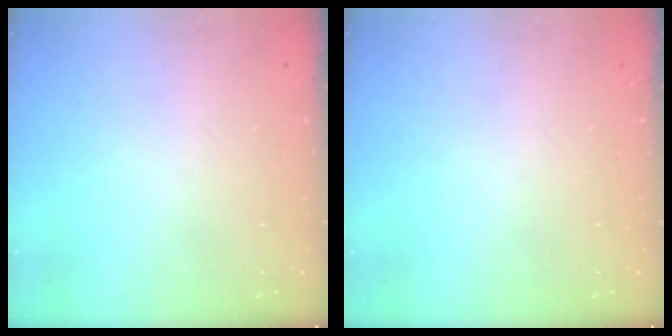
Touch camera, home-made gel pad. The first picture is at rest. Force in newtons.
{"total": 0.0}